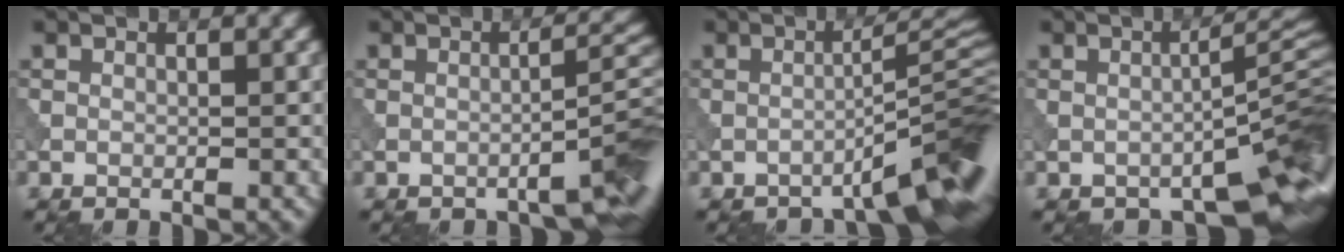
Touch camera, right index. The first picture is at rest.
{"total": 4.9, "force": [-3.4, 0.8, 3.5], "torque": [-0.032, 0.023, -0.055]}
{"total": 6.7, "force": [-4.4, 0.6, 5.0], "torque": [-0.062, 0.020, -0.072]}
{"total": 7.8, "force": [-4.4, 1.9, 6.1], "torque": [-0.073, -0.003, -0.065]}